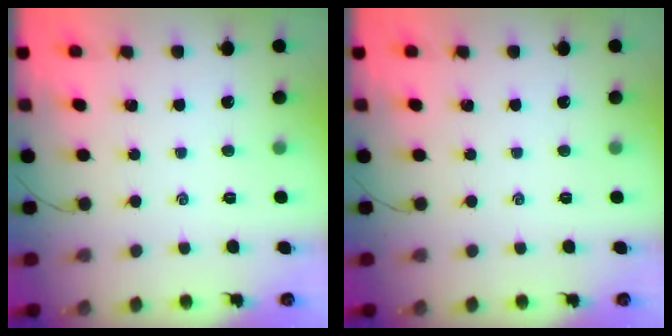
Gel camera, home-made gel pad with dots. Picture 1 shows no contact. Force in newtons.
{"total": 0.0}